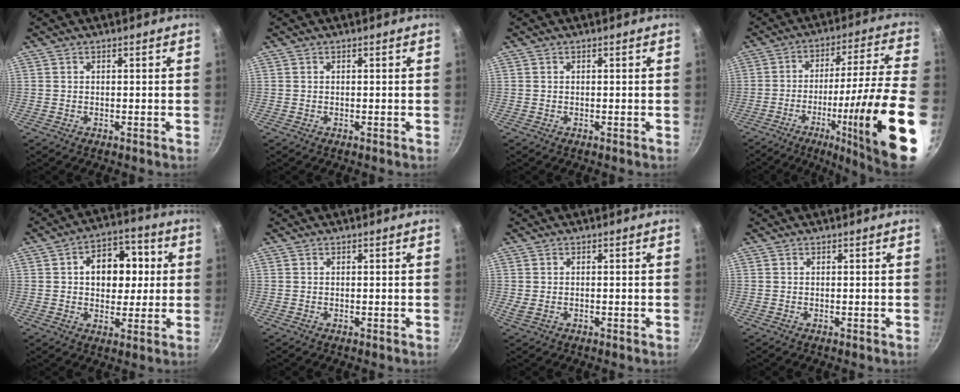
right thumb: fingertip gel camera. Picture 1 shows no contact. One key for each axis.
{"total": 0.0}
{"total": 0.0}
{"total": 25.0, "fx": -9.0, "fy": 3.2, "fz": 23.1, "tx": -0.321, "ty": 0.029, "tz": -0.135}
{"total": 12.6, "fx": 2.0, "fy": 9.0, "fz": 8.6, "tx": -0.079, "ty": 0.014, "tz": 0.021}
{"total": 0.0}
{"total": 1.6, "fx": -0.3, "fy": 1.0, "fz": 1.2, "tx": -0.027, "ty": -0.001, "tz": -0.001}
{"total": 0.0}